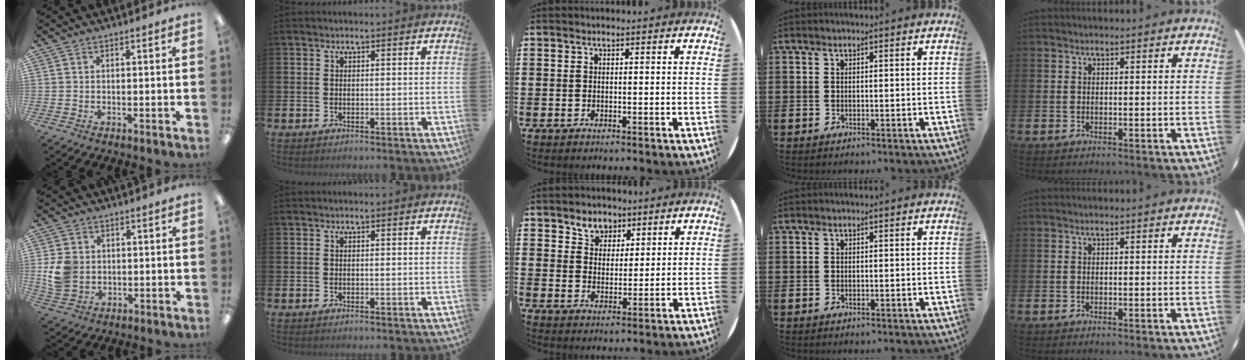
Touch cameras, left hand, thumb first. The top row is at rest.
{"thumb": {"total": 7.9, "force": [0.7, 6.8, 3.8], "torque": [-0.073, 0.012, 0.018]}, "middle": {"total": 3.9, "force": [3.1, 2.4, 0.0], "torque": [-0.012, 0.001, 0.058]}}